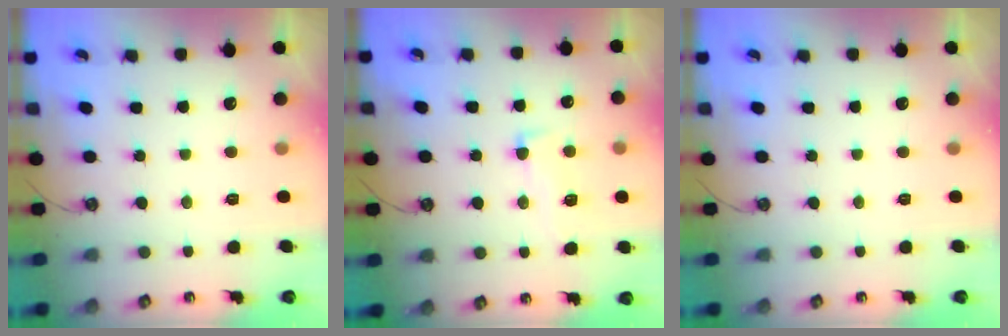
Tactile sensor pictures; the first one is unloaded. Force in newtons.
{"total": 2.2, "press": 1.5, "slide": 1.6}
{"total": 0.0}